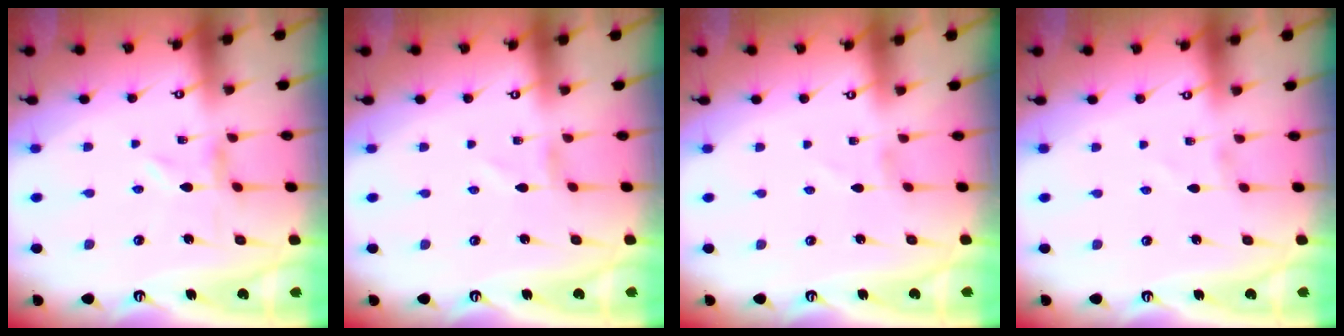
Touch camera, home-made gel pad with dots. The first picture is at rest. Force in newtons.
{"total": 1.0, "press": 1.0, "slide": 0.1}
{"total": 1.1, "press": 1.1, "slide": 0.1}
{"total": 1.5, "press": 1.5, "slide": 0.1}